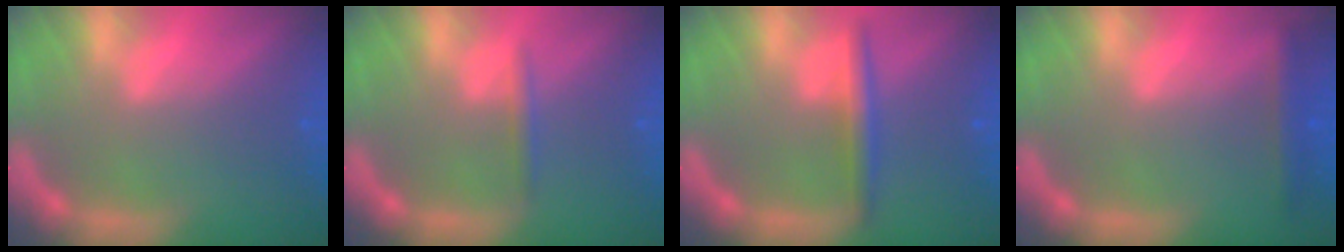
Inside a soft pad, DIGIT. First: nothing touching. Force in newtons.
{"total": 1.4}
{"total": 3.0}
{"total": 2.4}